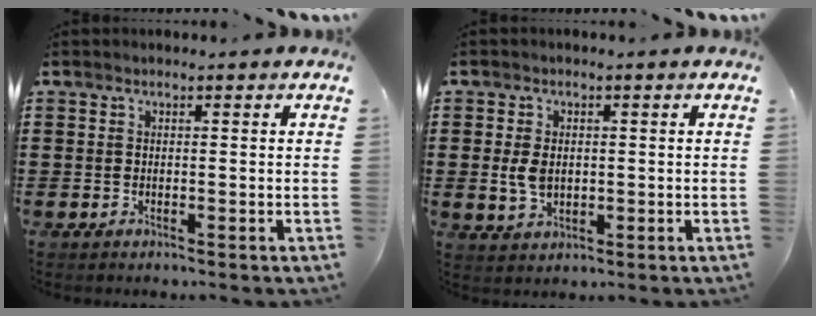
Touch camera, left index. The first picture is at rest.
{"total": 3.7, "force": [0.1, 2.5, 2.7], "torque": [-0.070, 0.003, -0.003]}